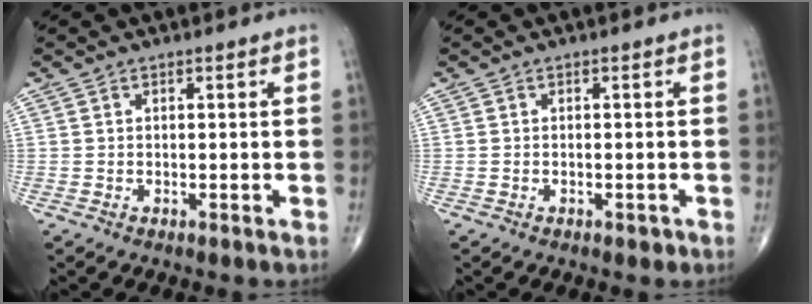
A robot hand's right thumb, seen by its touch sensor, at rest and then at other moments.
{"total": 1.0, "force": [-0.5, 0.6, 0.6], "torque": [-0.009, 0.004, -0.005]}